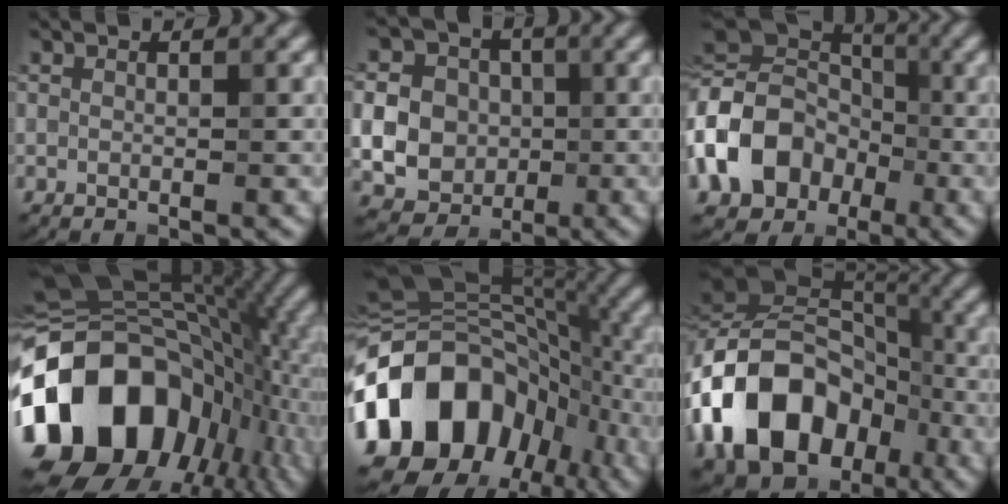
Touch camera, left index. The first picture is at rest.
{"total": 16.0, "force": [-1.4, 15.2, 4.8], "torque": [-0.137, -0.012, -0.046]}
{"total": 13.3, "force": [-3.1, 10.4, 7.6], "torque": [-0.172, 0.001, -0.069]}
{"total": 16.4, "force": [-4.8, 11.5, 10.6], "torque": [-0.180, 0.013, -0.090]}
{"total": 16.5, "force": [-5.2, 12.1, 9.9], "torque": [-0.194, 0.003, -0.100]}
{"total": 14.3, "force": [-5.2, 10.3, 8.4], "torque": [-0.168, 0.000, -0.096]}